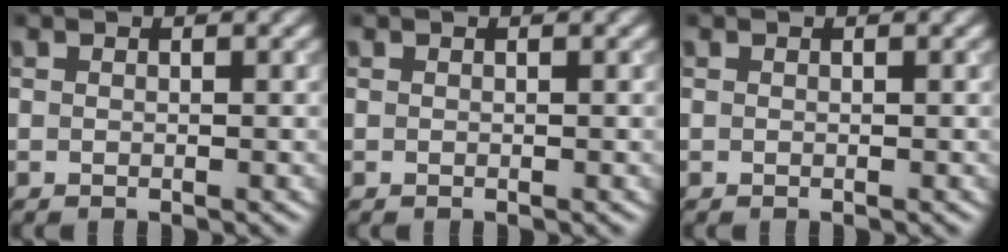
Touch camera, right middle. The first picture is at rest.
{"total": 0.0}
{"total": 0.0}